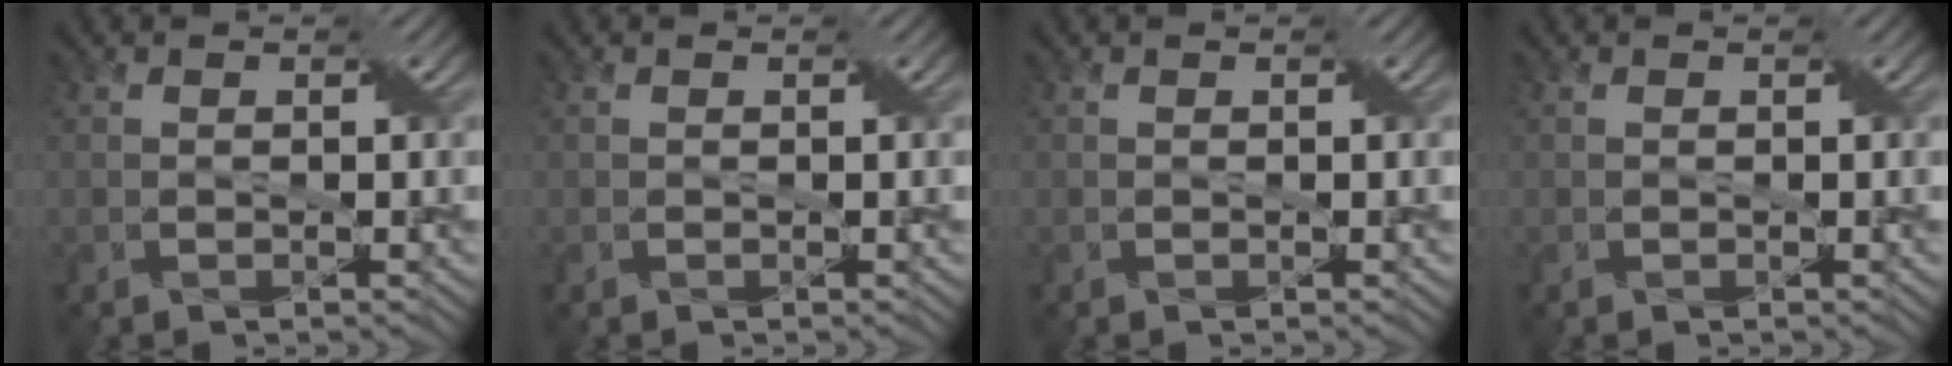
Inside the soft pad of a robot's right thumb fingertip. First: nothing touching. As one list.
[{"total": 0.0}, {"total": 0.0}, {"total": 0.0}]